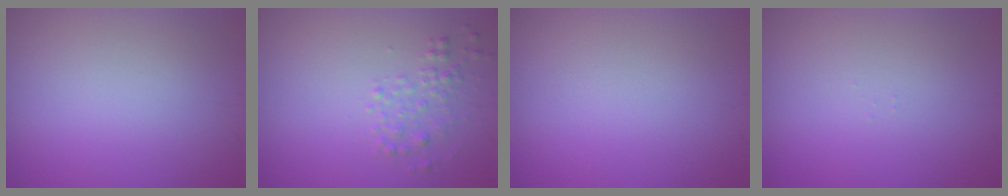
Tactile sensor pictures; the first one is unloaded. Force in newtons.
{"total": 1.7, "press": 1.7, "slide": 0.1}
{"total": 0.0}
{"total": 0.0}